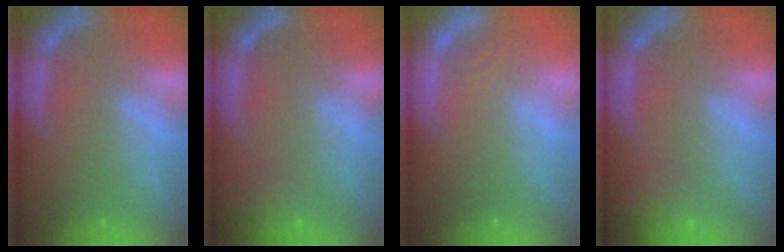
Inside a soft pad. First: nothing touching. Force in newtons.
{"total": 8.0}
{"total": 1.0}
{"total": 9.5}